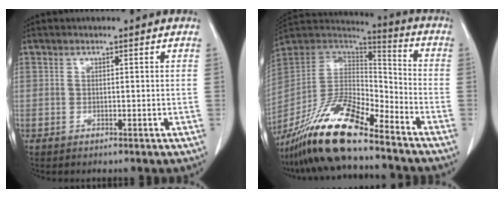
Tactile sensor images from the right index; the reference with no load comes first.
{"total": 17.6, "force": [-13.2, 3.9, 11.0], "torque": [-0.218, -0.003, -0.247]}